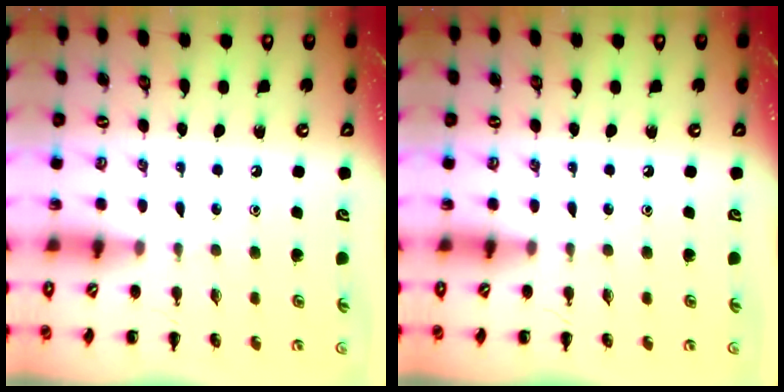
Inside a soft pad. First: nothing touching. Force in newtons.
{"total": 0.0}